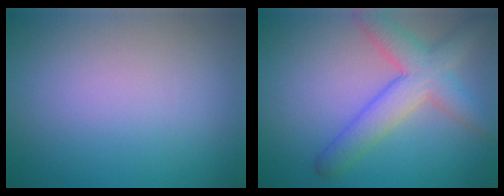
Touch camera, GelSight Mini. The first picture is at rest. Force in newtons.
{"total": 5.6, "press": 5.6, "slide": 0.3}